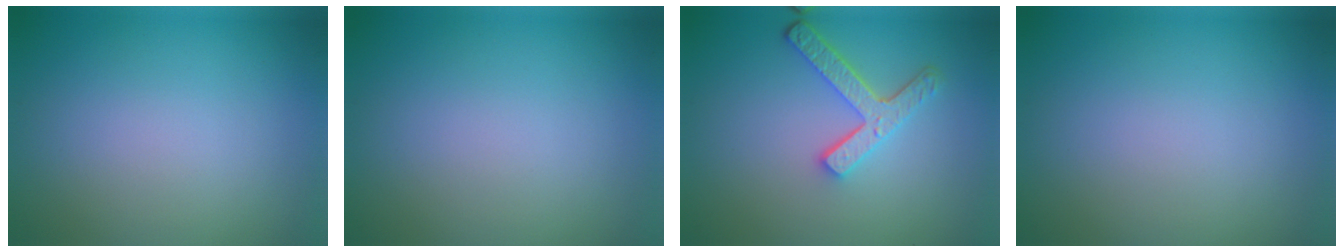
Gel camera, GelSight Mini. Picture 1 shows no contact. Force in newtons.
{"total": 0.0}
{"total": 3.8, "press": 3.0, "slide": 2.3}
{"total": 0.0}